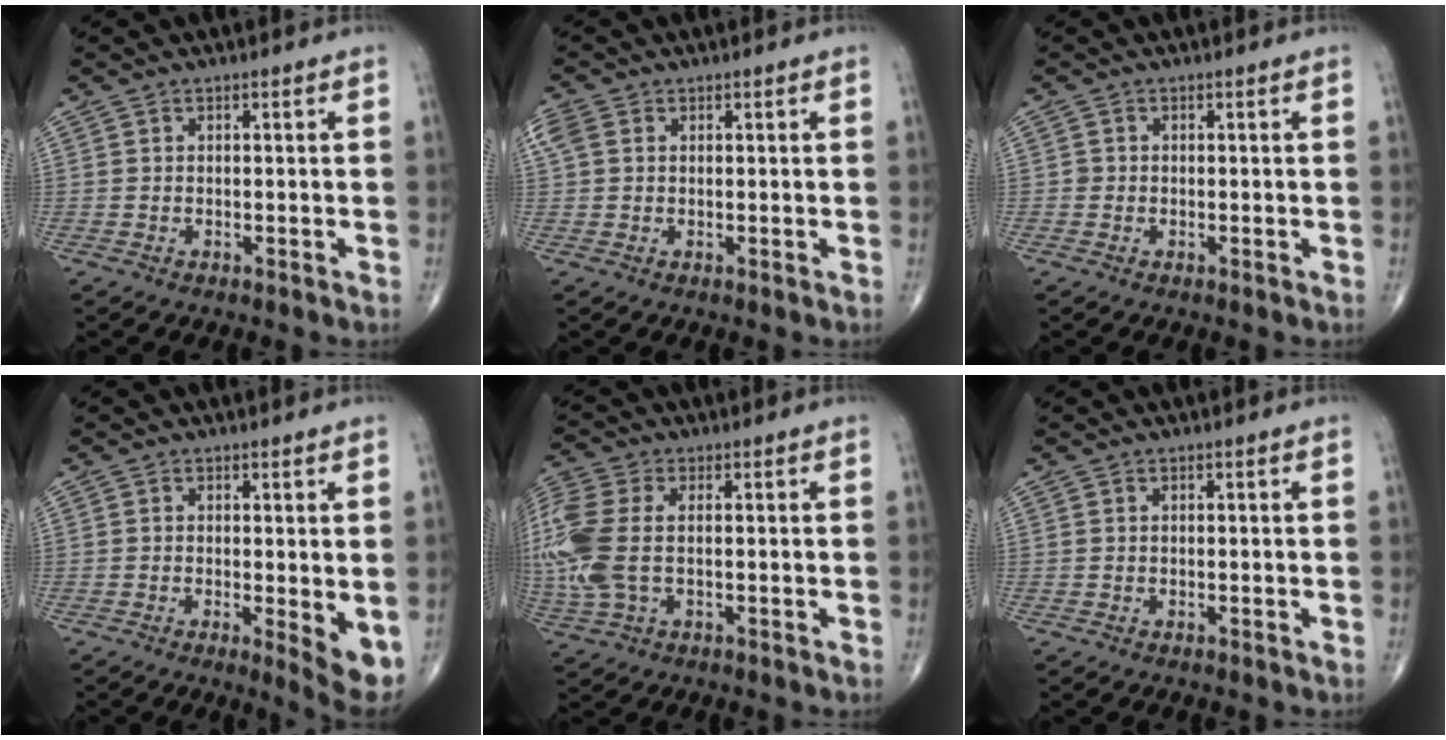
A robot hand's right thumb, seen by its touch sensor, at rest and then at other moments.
{"total": 3.3, "force": [1.0, 2.5, 1.9], "torque": [-0.060, 0.015, 0.022]}
{"total": 0.7, "force": [-0.1, 0.7, 0.1], "torque": [0.003, 0.004, -0.003]}
{"total": 5.3, "force": [-0.5, 1.3, 5.1], "torque": [-0.069, -0.015, -0.008]}
{"total": 12.5, "force": [0.1, 7.1, 10.2], "torque": [-0.283, 0.007, 0.005]}
{"total": 0.0}